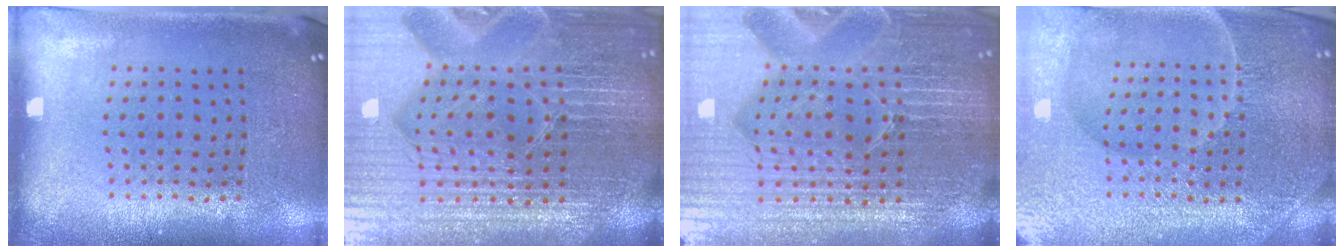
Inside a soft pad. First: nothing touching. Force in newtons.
{"total": 6.6, "press": 5.9, "slide": 2.9}
{"total": 7.0, "press": 6.2, "slide": 3.4}
{"total": 5.3, "press": 5.0, "slide": 1.8}